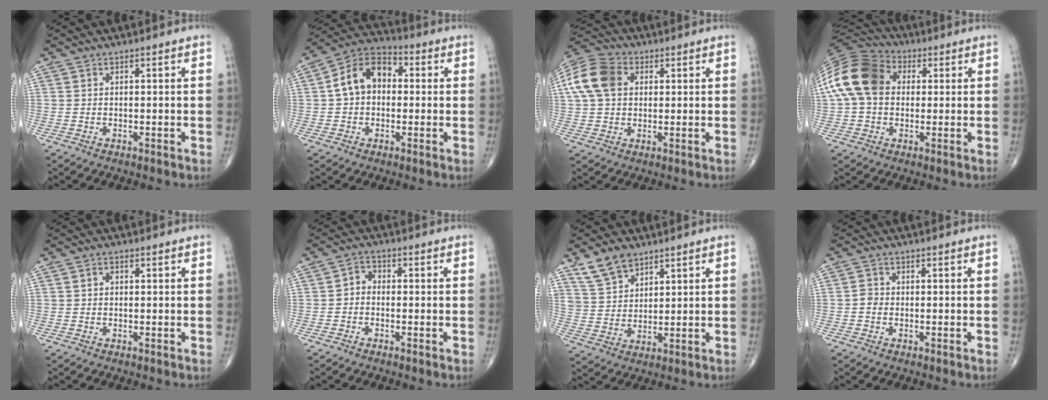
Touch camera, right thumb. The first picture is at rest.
{"total": 11.0, "force": [0.9, 7.9, 7.5], "torque": [-0.112, 0.033, 0.002]}
{"total": 11.2, "force": [2.5, 8.2, 7.2], "torque": [-0.139, 0.018, 0.039]}
{"total": 15.5, "force": [2.2, 11.5, 10.1], "torque": [-0.194, 0.032, 0.031]}
{"total": 1.2, "force": [0.2, 0.9, 0.7], "torque": [-0.008, 0.003, 0.003]}
{"total": 2.6, "force": [-0.6, 2.1, 1.5], "torque": [-0.007, 0.014, -0.024]}
{"total": 7.5, "force": [5.3, 4.3, 3.1], "torque": [-0.041, -0.023, 0.111]}
{"total": 1.8, "force": [-0.4, 1.6, 0.8], "torque": [-0.005, 0.006, -0.010]}